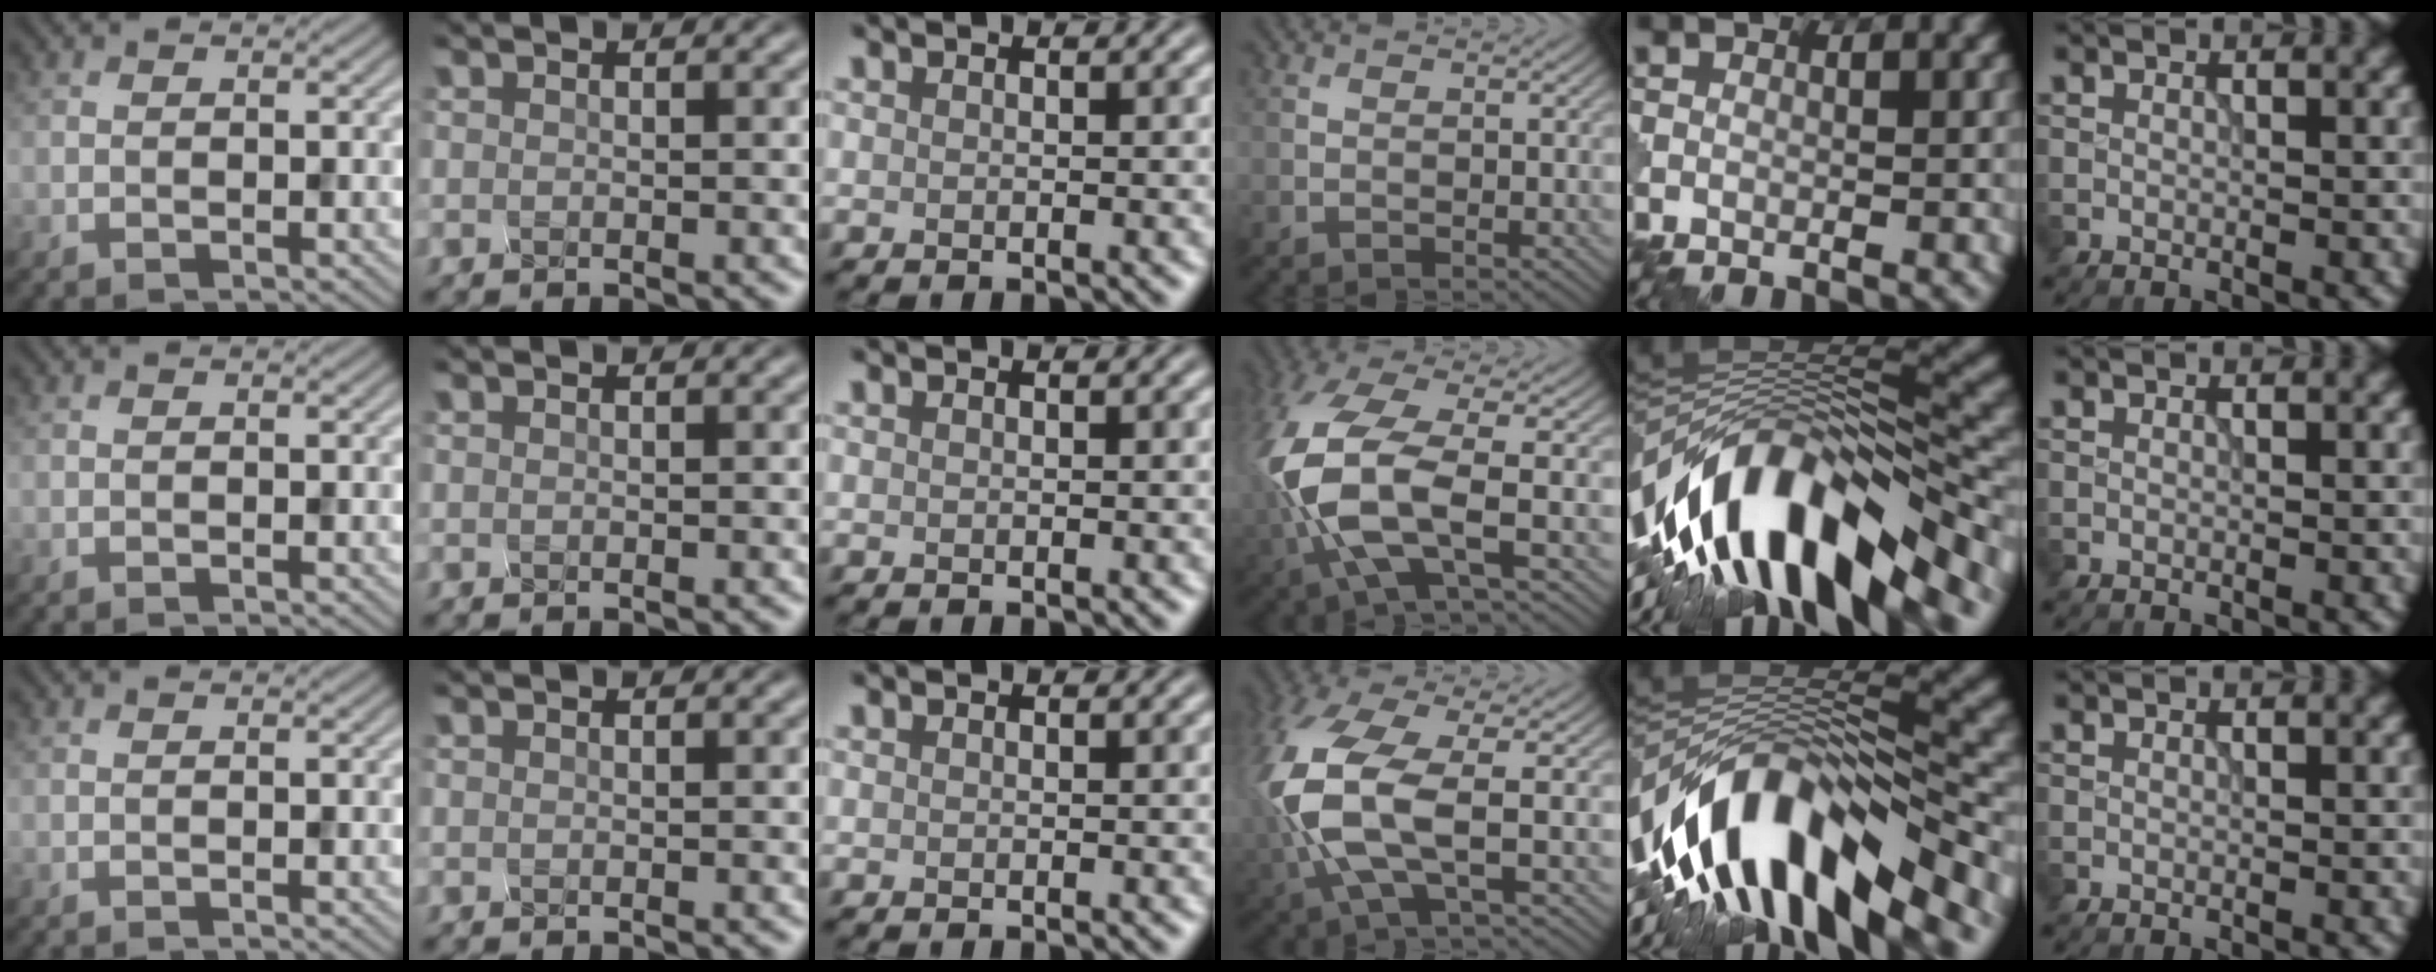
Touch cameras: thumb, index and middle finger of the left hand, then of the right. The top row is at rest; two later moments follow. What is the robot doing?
{"motion": "squeeze", "object": "hand grip exerciser"}